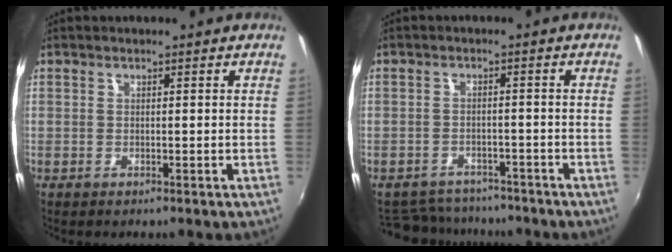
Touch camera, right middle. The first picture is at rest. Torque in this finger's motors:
{"motor_torque": [-0.19, -0.10, -0.05, -0.01]}